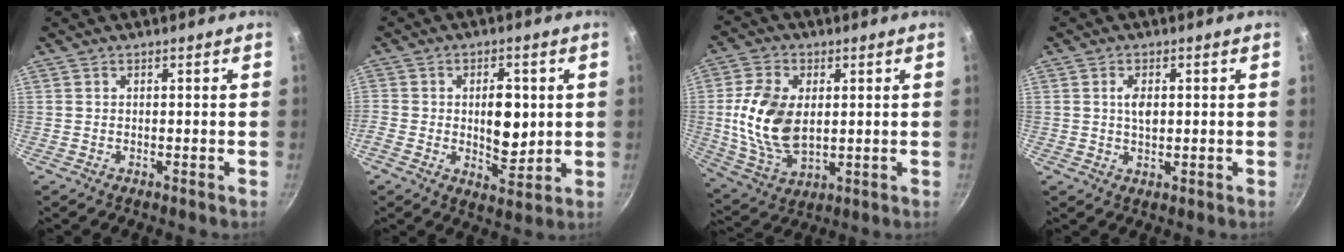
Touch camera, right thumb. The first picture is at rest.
{"total": 9.1, "force": [0.2, 5.3, 7.4], "torque": [-0.104, -0.007, 0.005]}
{"total": 14.3, "force": [1.4, 8.9, 11.1], "torque": [-0.203, -0.013, 0.033]}
{"total": 3.4, "force": [0.5, 1.9, 2.8], "torque": [-0.040, -0.003, 0.009]}